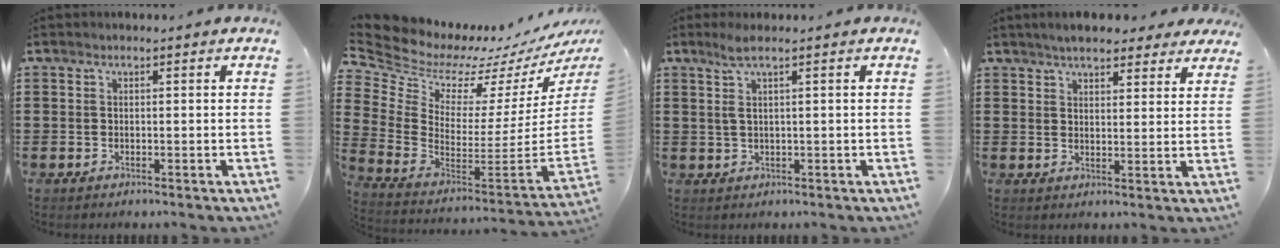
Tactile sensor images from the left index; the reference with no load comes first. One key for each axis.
{"total": 5.9, "fx": 5.1, "fy": 2.8, "fz": 0.9, "tx": -0.062, "ty": -0.059, "tz": 0.088}
{"total": 2.5, "fx": 1.0, "fy": -0.2, "fz": 2.3, "tx": -0.055, "ty": -0.006, "tz": 0.016}
{"total": 4.9, "fx": 4.5, "fy": 1.0, "fz": 1.8, "tx": -0.047, "ty": -0.005, "tz": 0.083}